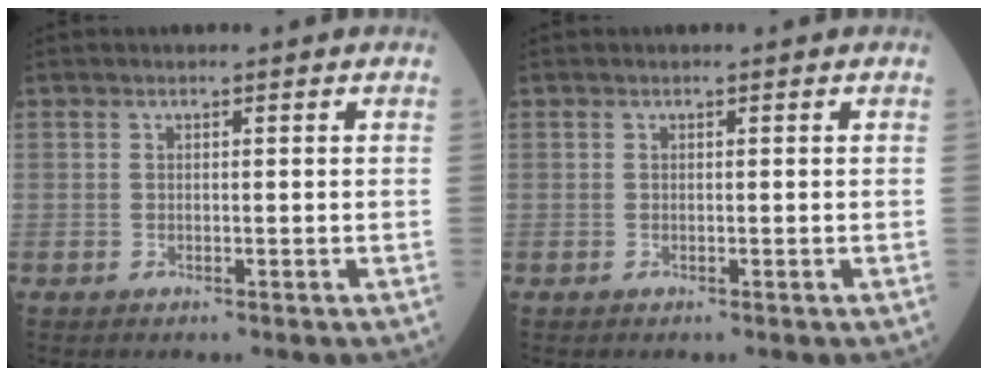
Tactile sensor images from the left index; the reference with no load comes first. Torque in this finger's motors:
{"motor_torque": [-0.02, 0.02, -0.01, 0.00]}